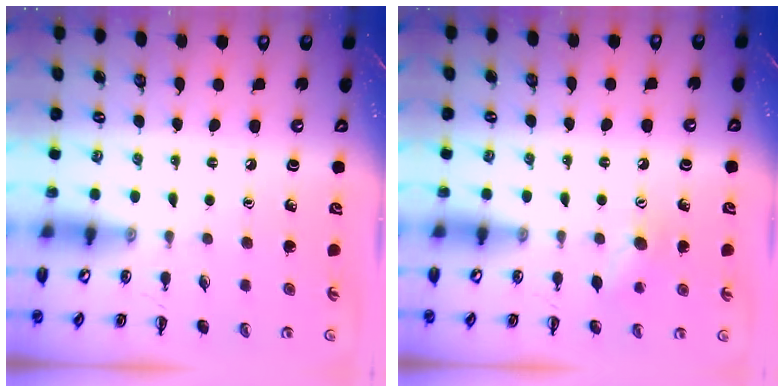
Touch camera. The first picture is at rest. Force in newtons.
{"total": 7.1, "press": 6.9, "slide": 1.6}